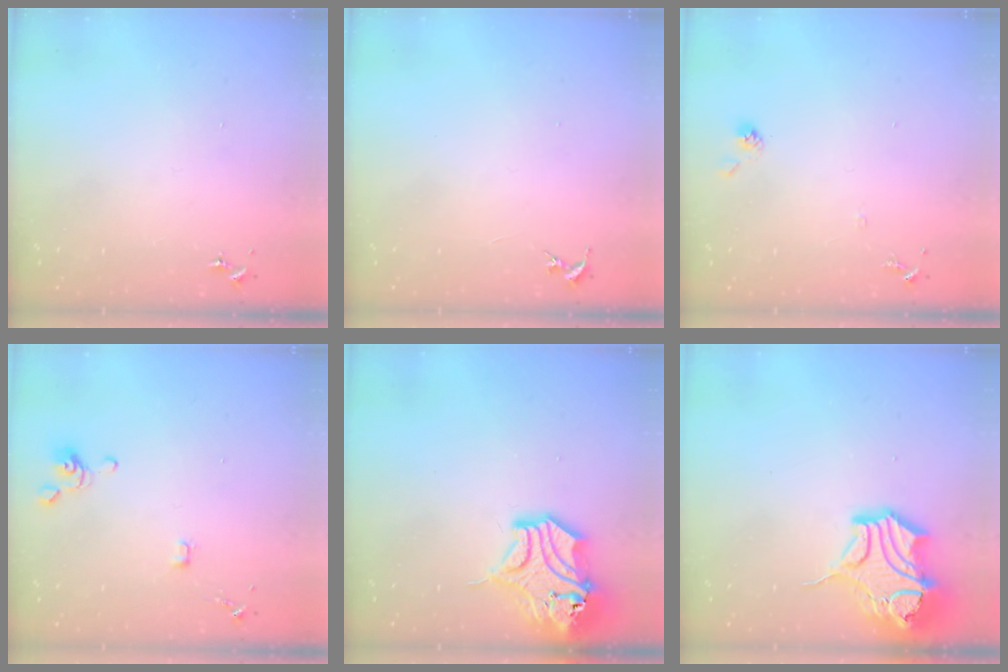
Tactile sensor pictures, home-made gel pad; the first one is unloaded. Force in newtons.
{"total": 0.0}
{"total": 7.3, "press": 7.3, "slide": 0.4}
{"total": 4.2, "press": 4.1, "slide": 1.0}
{"total": 15.4, "press": 15.3, "slide": 2.2}
{"total": 19.8, "press": 19.6, "slide": 2.6}